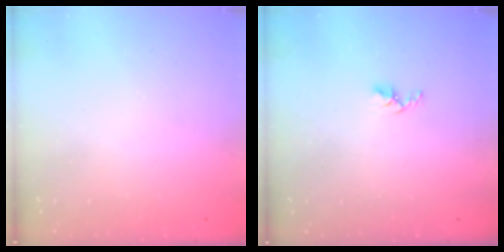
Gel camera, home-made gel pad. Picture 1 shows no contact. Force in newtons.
{"total": 2.7, "press": 2.7, "slide": 0.5}